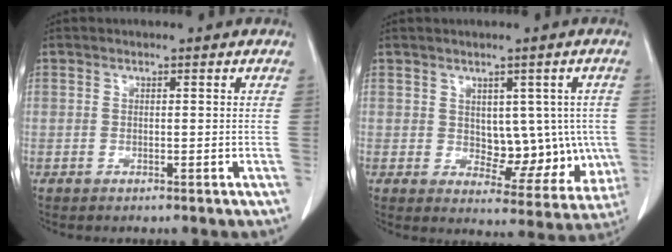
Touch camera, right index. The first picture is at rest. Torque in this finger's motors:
{"motor_torque": [0.02, 0.06, -0.02, 0.00]}